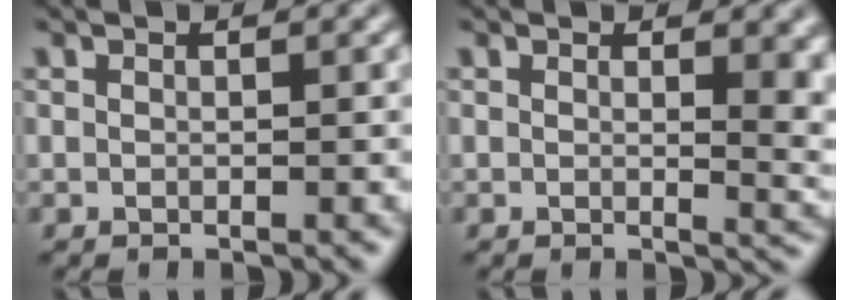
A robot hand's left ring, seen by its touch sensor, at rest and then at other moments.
{"total": 4.3, "force": [1.1, 1.7, 3.8], "torque": [-0.034, -0.008, 0.018]}